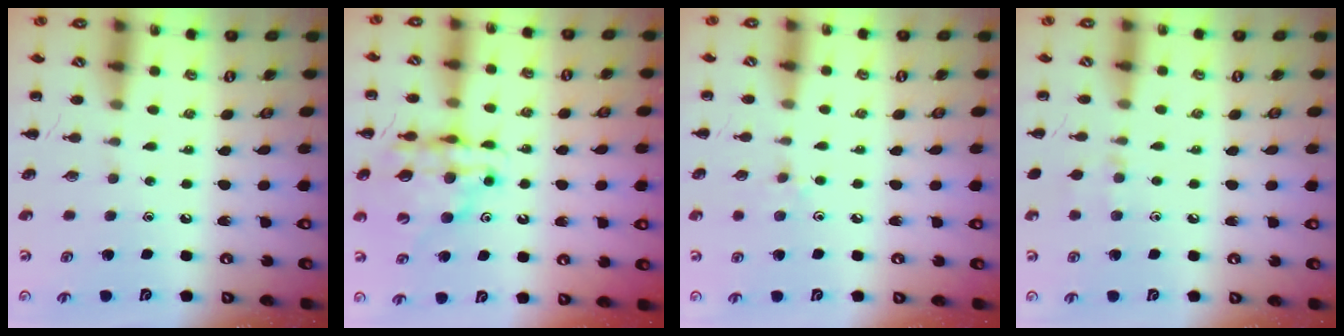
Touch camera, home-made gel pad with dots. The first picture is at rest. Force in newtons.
{"total": 13.2, "press": 12.6, "slide": 3.8}
{"total": 5.5, "press": 5.3, "slide": 1.6}
{"total": 6.0, "press": 5.8, "slide": 1.7}